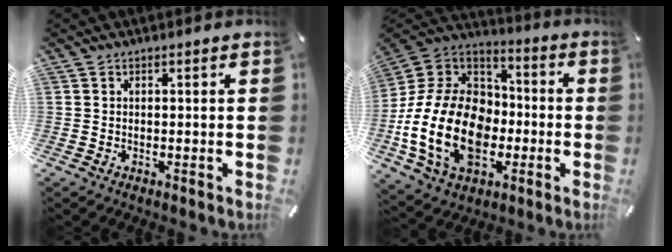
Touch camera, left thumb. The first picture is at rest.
{"total": 23.2, "force": [-6.7, 16.3, 15.0], "torque": [-0.324, 0.027, -0.105]}